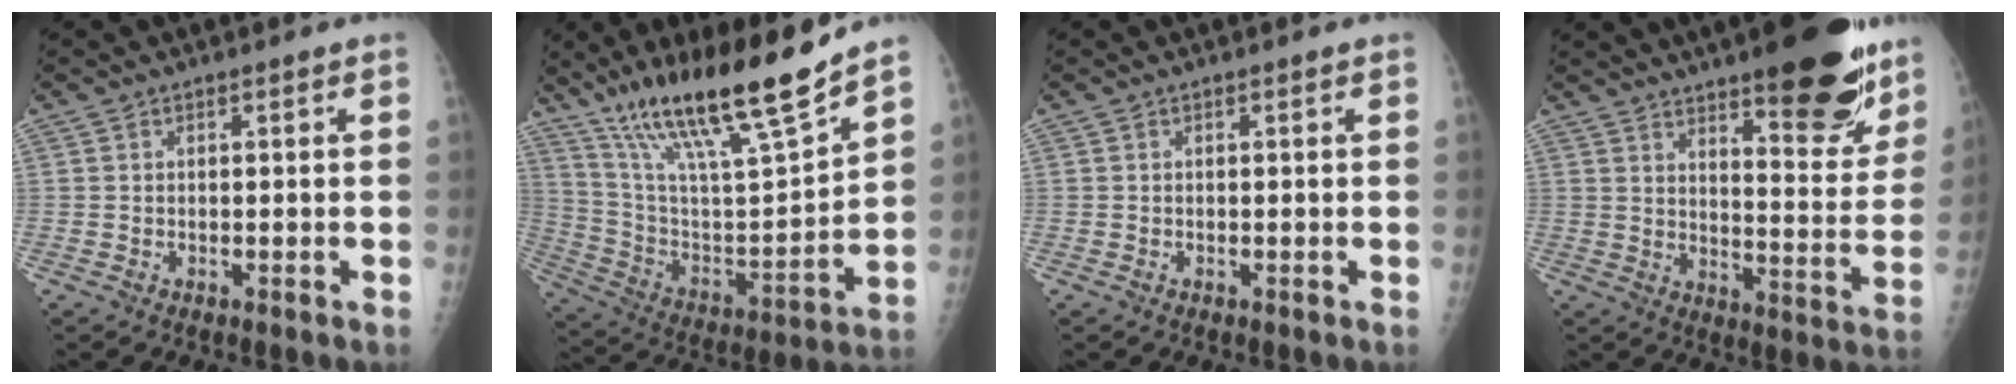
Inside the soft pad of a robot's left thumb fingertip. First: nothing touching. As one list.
[{"total": 23.1, "force": [16.9, 2.8, 15.5], "torque": [-0.247, -0.066, 0.306]}, {"total": 0.0}, {"total": 20.6, "force": [14.0, 6.0, 13.8], "torque": [-0.146, -0.083, 0.194]}]